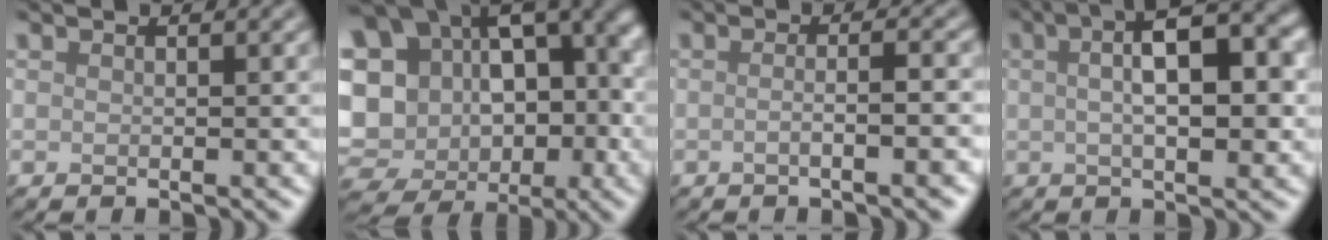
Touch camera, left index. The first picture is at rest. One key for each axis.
{"total": 20.2, "fx": 0.6, "fy": 16.5, "fz": 11.7, "tx": -0.203, "ty": 0.039, "tz": 0.011}
{"total": 4.1, "fx": -0.6, "fy": 1.5, "fz": 3.7, "tx": -0.021, "ty": 0.005, "tz": -0.022}
{"total": 8.1, "fx": 1.7, "fy": 2.7, "fz": 7.5, "tx": -0.108, "ty": 0.019, "tz": 0.018}